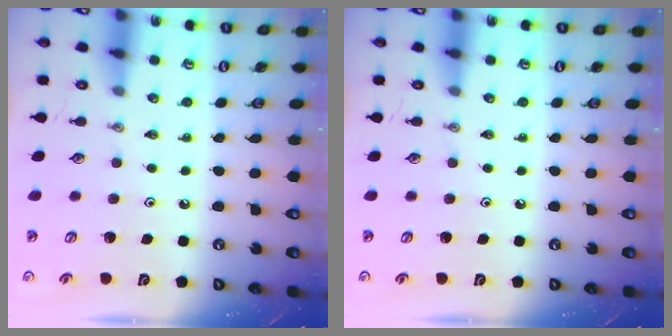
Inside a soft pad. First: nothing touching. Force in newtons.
{"total": 0.0}